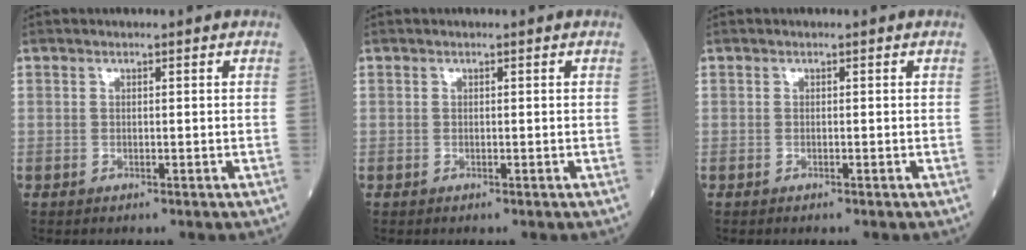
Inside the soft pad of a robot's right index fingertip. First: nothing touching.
{"total": 0.0}
{"total": 0.0}